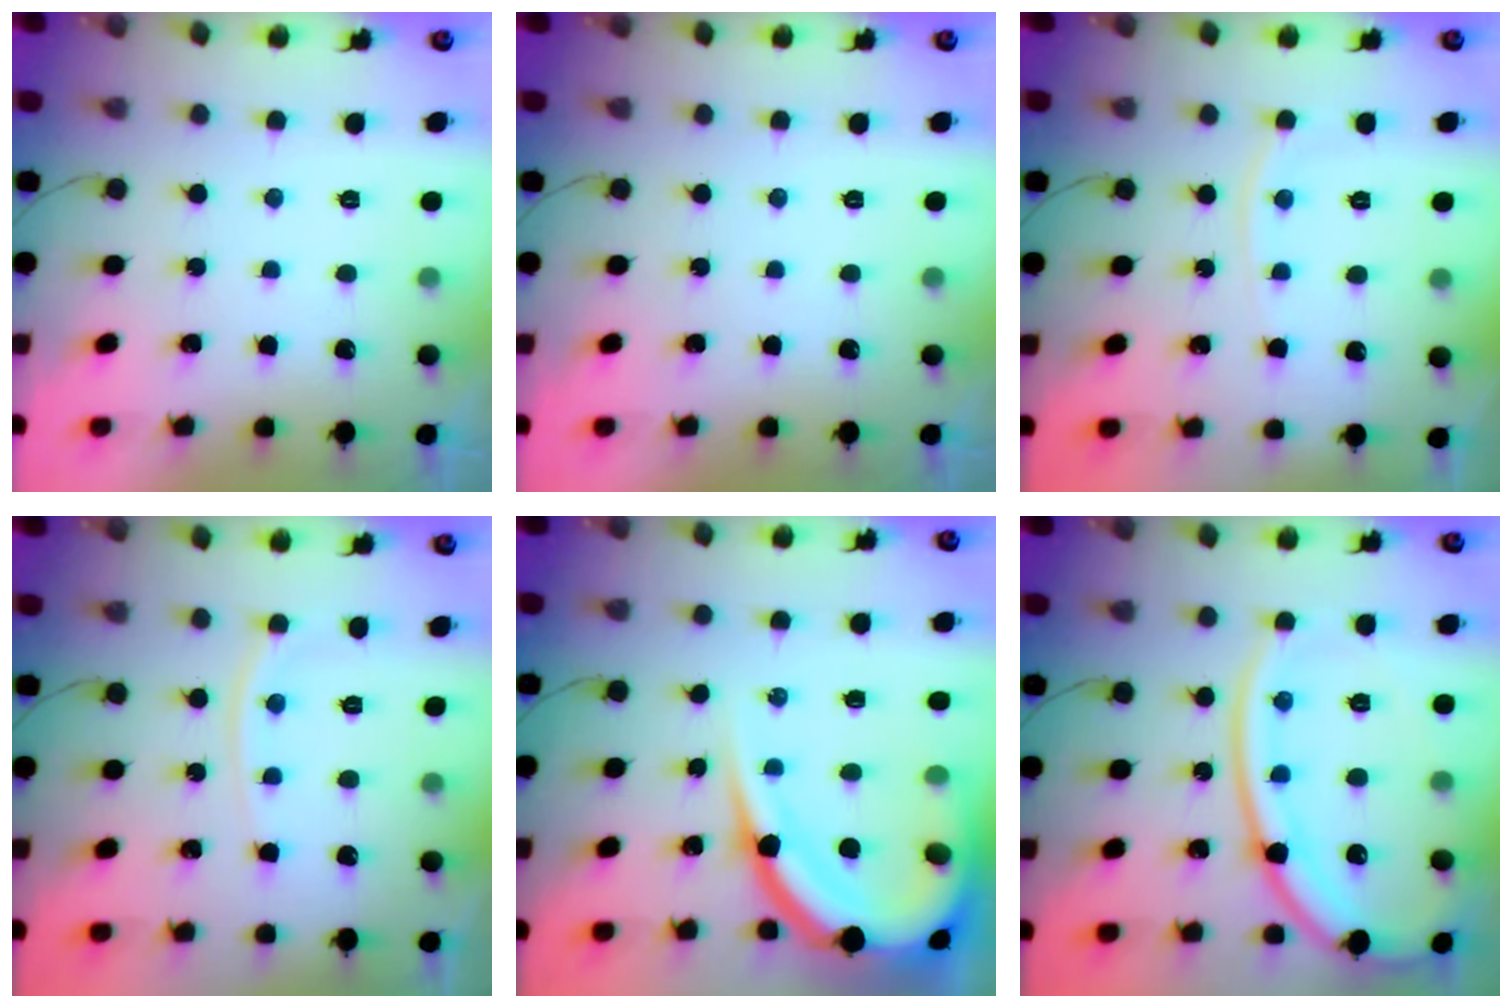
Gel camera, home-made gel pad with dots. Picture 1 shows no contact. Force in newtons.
{"total": 0.0}
{"total": 4.5, "press": 4.4, "slide": 0.7}
{"total": 6.2, "press": 6.1, "slide": 0.8}
{"total": 20.5, "press": 20.4, "slide": 2.0}
{"total": 20.9, "press": 20.8, "slide": 2.4}